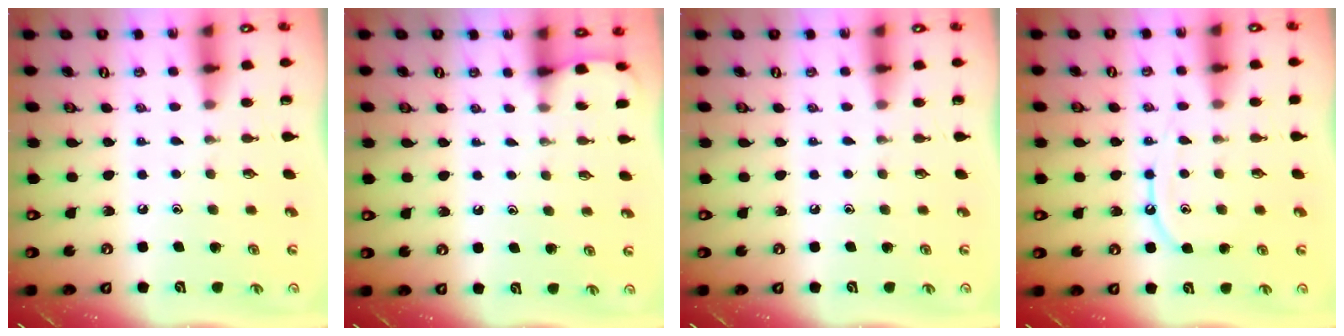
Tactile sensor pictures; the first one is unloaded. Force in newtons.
{"total": 1.8, "press": 1.8, "slide": 0.2}
{"total": 0.0}
{"total": 8.5, "press": 8.5, "slide": 0.9}